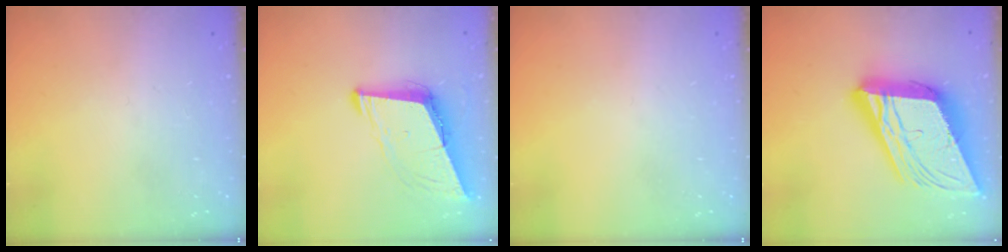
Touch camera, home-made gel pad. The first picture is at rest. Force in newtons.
{"total": 8.9, "press": 8.1, "slide": 3.6}
{"total": 0.0}
{"total": 27.2, "press": 26.9, "slide": 4.5}